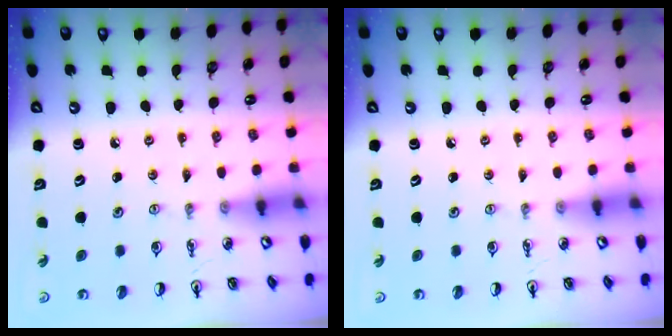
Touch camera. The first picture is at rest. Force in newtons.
{"total": 0.0}